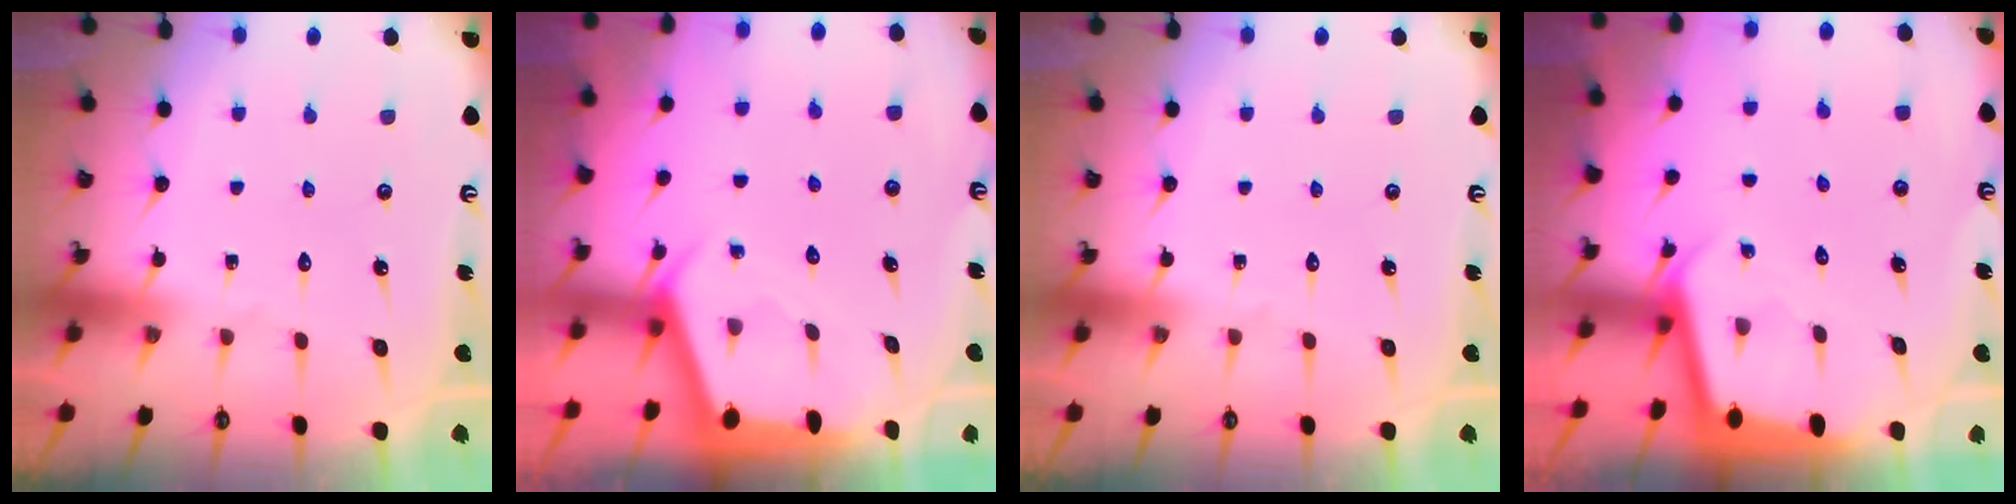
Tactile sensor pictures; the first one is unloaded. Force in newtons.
{"total": 2.3, "press": 2.3, "slide": 0.3}
{"total": 0.0}
{"total": 2.3, "press": 2.3, "slide": 0.1}